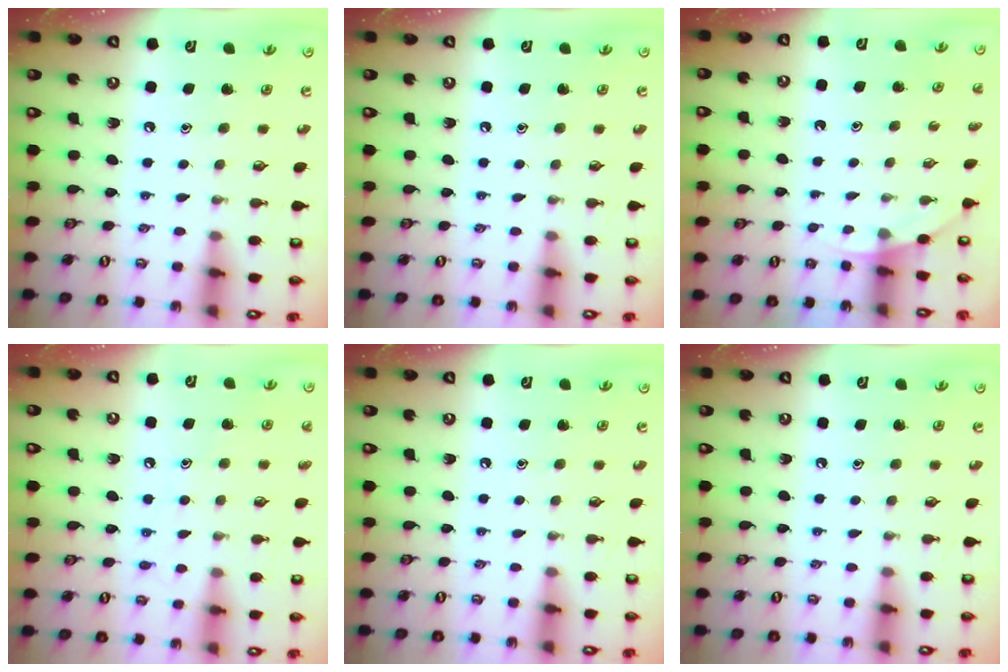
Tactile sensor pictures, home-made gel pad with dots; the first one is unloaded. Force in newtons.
{"total": 0.0}
{"total": 2.6, "press": 2.6, "slide": 0.1}
{"total": 7.4, "press": 7.4, "slide": 0.5}
{"total": 0.0}
{"total": 0.0}